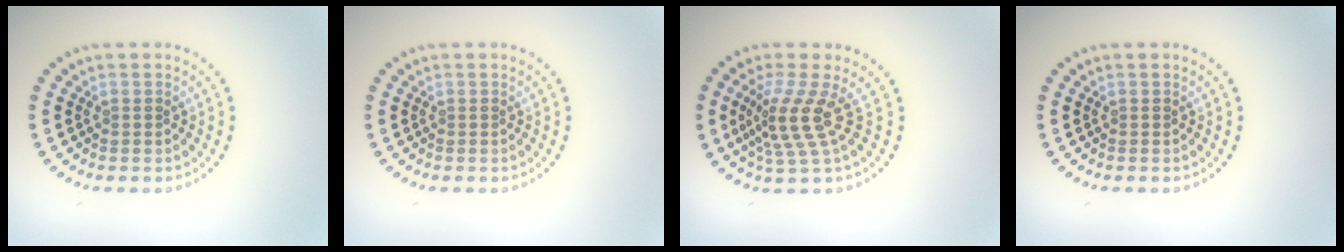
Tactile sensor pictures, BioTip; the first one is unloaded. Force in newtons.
{"total": 0.0}
{"total": 3.7, "press": 2.6, "slide": 2.6}
{"total": 0.0}